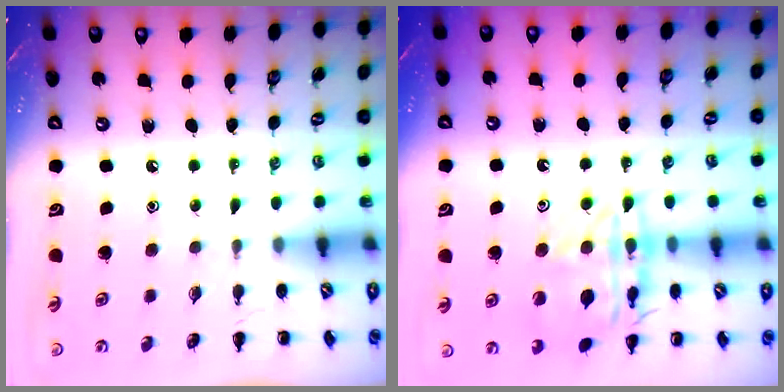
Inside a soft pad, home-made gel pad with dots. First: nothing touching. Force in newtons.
{"total": 15.9, "press": 15.9, "slide": 1.1}